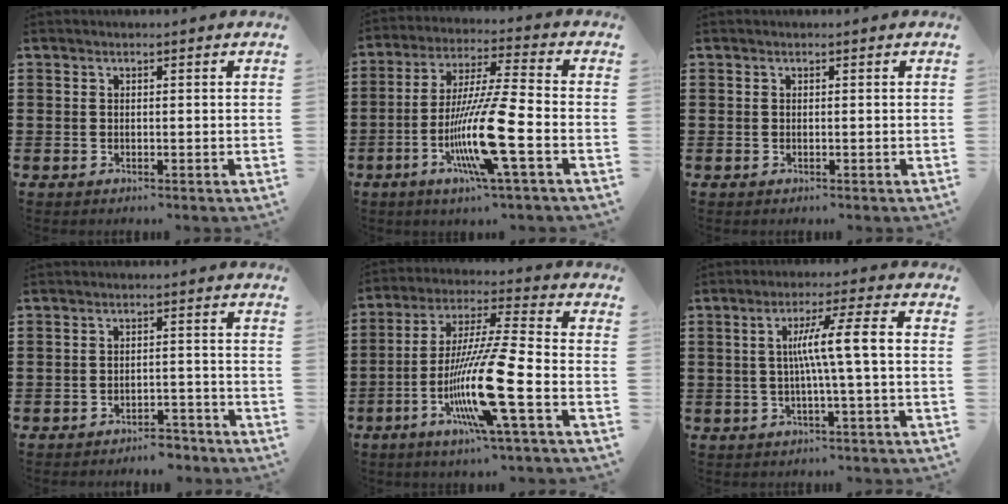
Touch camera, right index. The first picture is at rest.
{"total": 13.7, "force": [-4.8, 0.8, 12.8], "torque": [-0.268, -0.016, -0.100]}
{"total": 0.0}
{"total": 3.3, "force": [-3.2, 0.3, 0.5], "torque": [-0.013, 0.003, -0.066]}
{"total": 15.7, "force": [-5.9, 0.6, 14.6], "torque": [-0.300, -0.016, -0.112]}
{"total": 7.4, "force": [-0.2, -0.3, 7.4], "torque": [-0.136, 0.002, -0.014]}